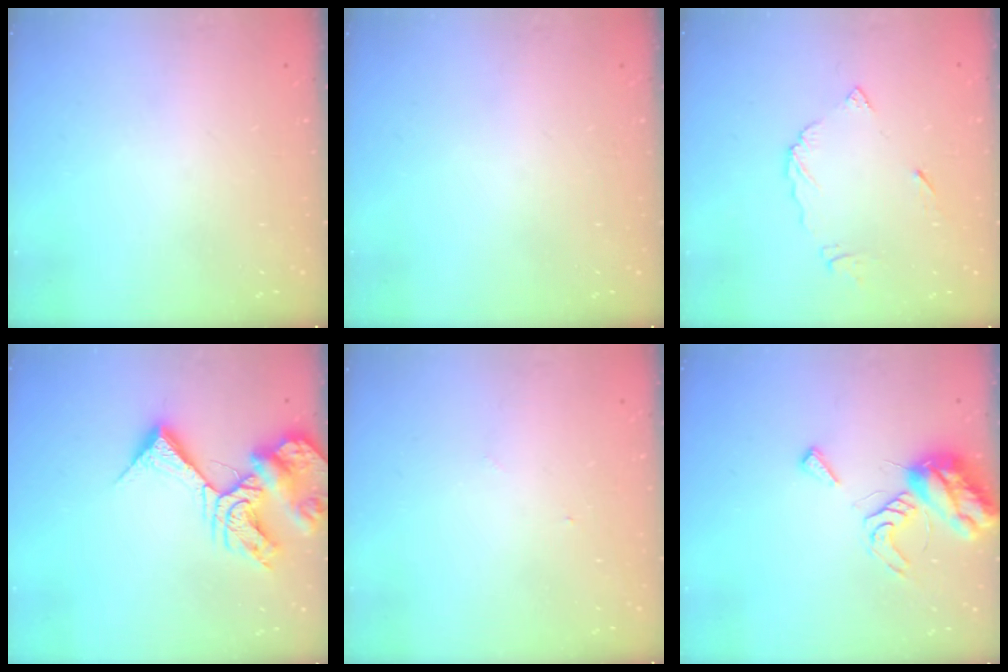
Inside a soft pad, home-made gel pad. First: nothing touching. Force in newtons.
{"total": 0.0}
{"total": 7.1, "press": 7.1, "slide": 0.9}
{"total": 12.5, "press": 12.4, "slide": 1.4}
{"total": 2.8, "press": 2.8, "slide": 0.3}
{"total": 9.0, "press": 9.0, "slide": 1.1}